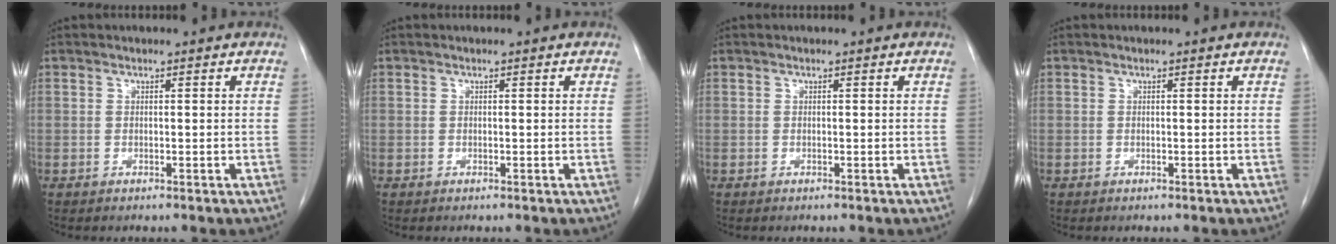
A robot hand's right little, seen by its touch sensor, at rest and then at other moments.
{"total": 0.0}
{"total": 0.0}
{"total": 0.0}